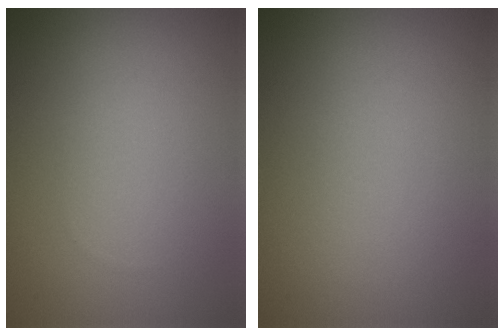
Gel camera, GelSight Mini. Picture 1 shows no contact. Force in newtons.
{"total": 0.0}